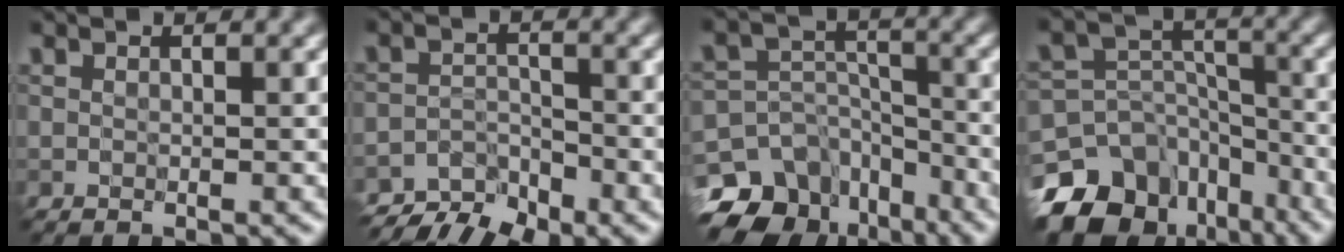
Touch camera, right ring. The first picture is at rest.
{"total": 5.8, "force": [-5.0, 2.3, 1.7], "torque": [-0.013, -0.010, -0.083]}
{"total": 12.6, "force": [-8.7, 8.2, 3.9], "torque": [-0.085, -0.016, -0.127]}
{"total": 14.4, "force": [-9.7, 9.6, 4.5], "torque": [-0.116, -0.014, -0.143]}